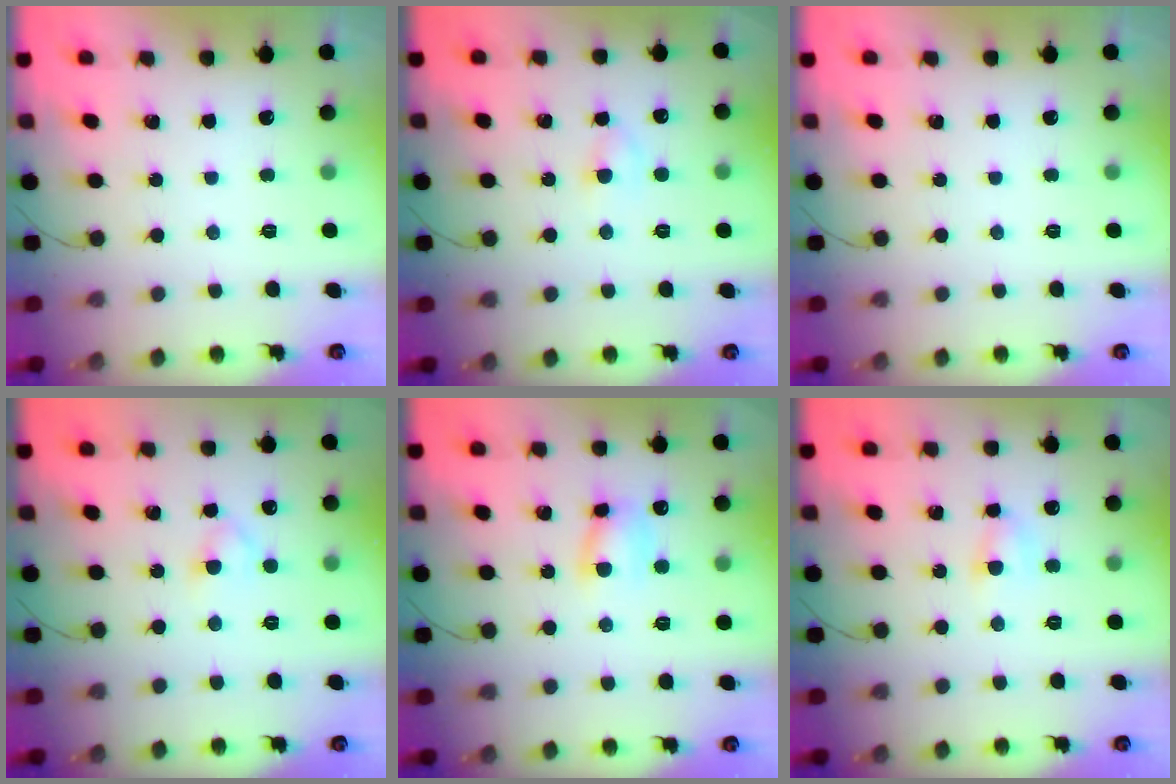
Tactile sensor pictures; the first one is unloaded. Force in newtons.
{"total": 2.6, "press": 2.4, "slide": 1.0}
{"total": 0.0}
{"total": 2.5, "press": 2.2, "slide": 1.1}
{"total": 6.4, "press": 6.4, "slide": 0.5}
{"total": 4.5, "press": 4.3, "slide": 1.3}